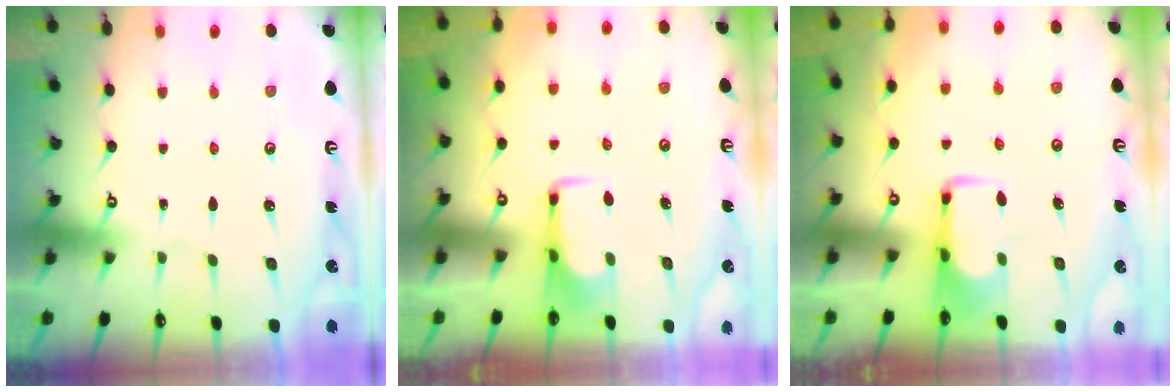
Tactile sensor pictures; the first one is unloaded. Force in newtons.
{"total": 1.7, "press": 1.6, "slide": 0.5}
{"total": 2.0, "press": 1.9, "slide": 0.4}